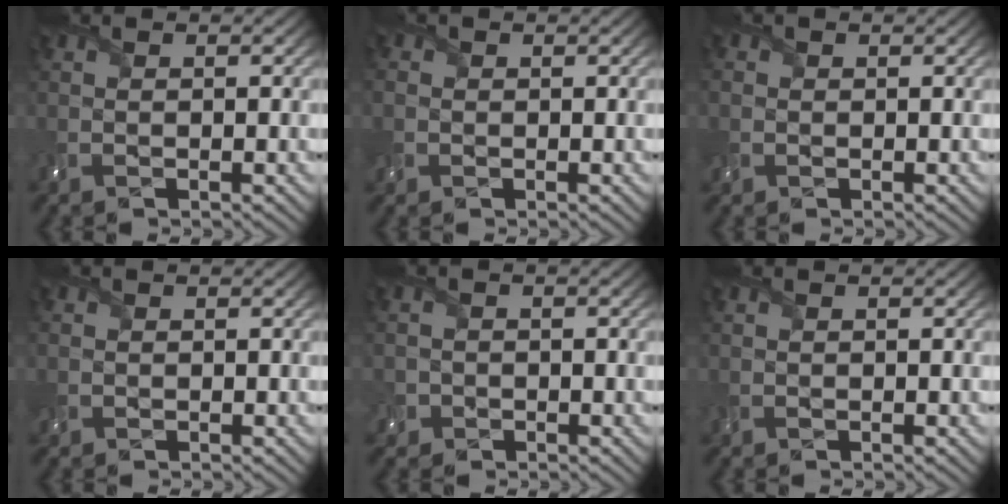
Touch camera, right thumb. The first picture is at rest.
{"total": 2.3, "force": [-0.4, 2.2, 0.6], "torque": [-0.027, -0.005, -0.010]}
{"total": 1.9, "force": [-0.3, 1.9, 0.4], "torque": [-0.017, -0.006, -0.009]}
{"total": 1.2, "force": [-0.2, 1.2, 0.2], "torque": [-0.007, -0.005, -0.007]}
{"total": 1.9, "force": [-1.1, 1.6, 0.1], "torque": [-0.001, -0.004, -0.023]}
{"total": 0.9, "force": [-0.1, 0.9, 0.3], "torque": [-0.011, -0.004, -0.004]}